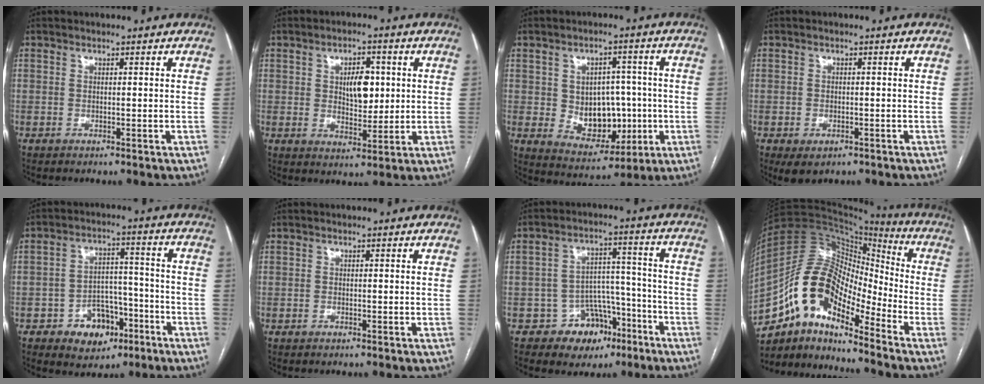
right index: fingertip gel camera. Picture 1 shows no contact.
{"total": 6.5, "force": [1.3, 3.5, 5.3], "torque": [-0.079, 0.005, 0.028]}
{"total": 10.5, "force": [-0.6, 7.3, 7.6], "torque": [-0.111, 0.016, 0.010]}
{"total": 3.3, "force": [-1.7, 1.9, 2.0], "torque": [-0.034, -0.006, -0.014]}
{"total": 8.6, "force": [-4.4, 6.1, 4.3], "torque": [-0.060, 0.025, -0.060]}
{"total": 0.0}
{"total": 8.6, "force": [-5.0, 6.6, 2.5], "torque": [-0.014, 0.040, -0.065]}
{"total": 14.8, "force": [-9.2, 5.7, 10.0], "torque": [-0.187, 0.053, -0.164]}